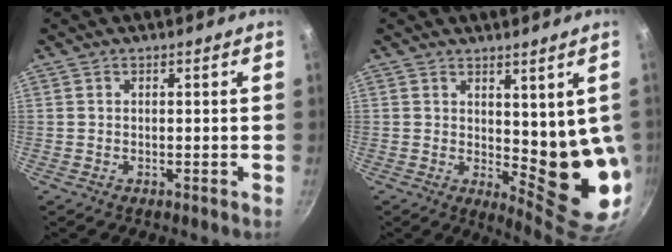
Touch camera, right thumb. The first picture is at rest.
{"total": 10.7, "force": [2.0, 4.3, 9.6], "torque": [-0.098, -0.036, 0.040]}